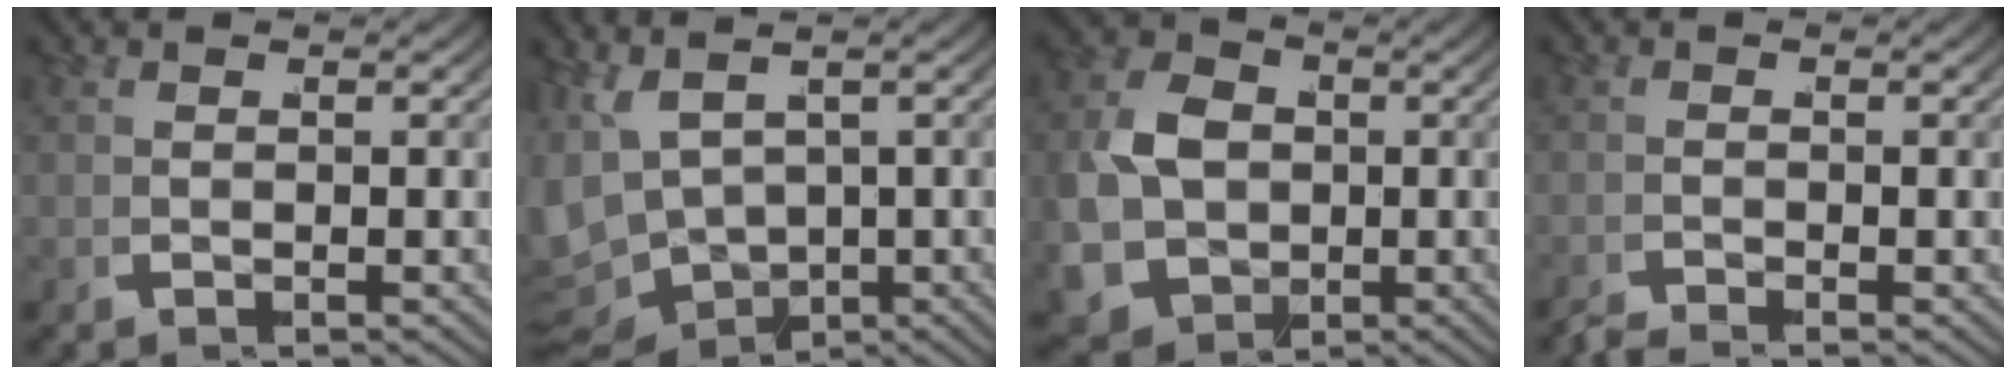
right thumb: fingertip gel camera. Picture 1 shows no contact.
{"total": 8.4, "force": [-1.0, 7.0, 4.7], "torque": [-0.121, -0.032, -0.006]}
{"total": 11.1, "force": [-1.9, 9.4, 5.5], "torque": [-0.153, -0.057, -0.014]}
{"total": 1.2, "force": [-1.2, -0.2, 0.1], "torque": [0.012, -0.001, -0.031]}